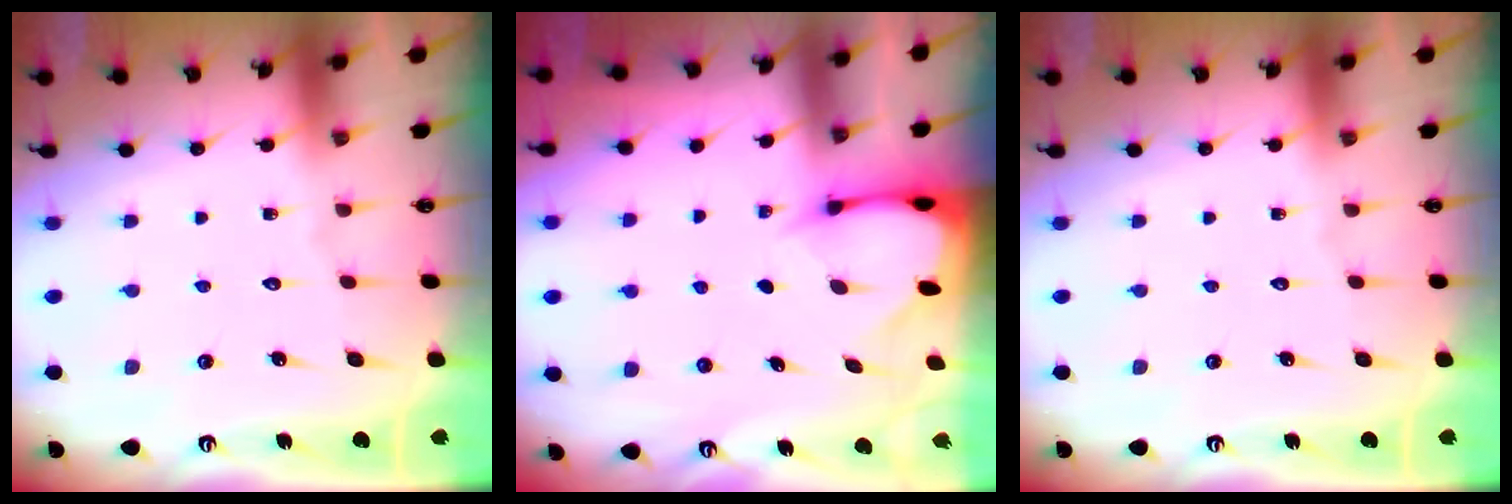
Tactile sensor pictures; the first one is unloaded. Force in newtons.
{"total": 2.7, "press": 2.7, "slide": 0.4}
{"total": 0.0}